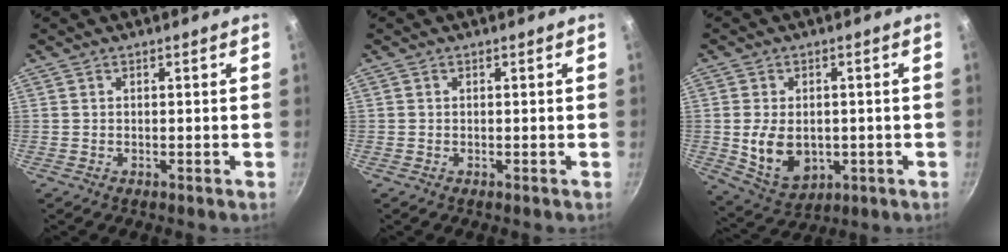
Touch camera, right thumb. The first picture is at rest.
{"total": 0.0}
{"total": 10.4, "force": [-0.9, 7.3, 7.3], "torque": [-0.113, -0.008, 0.004]}